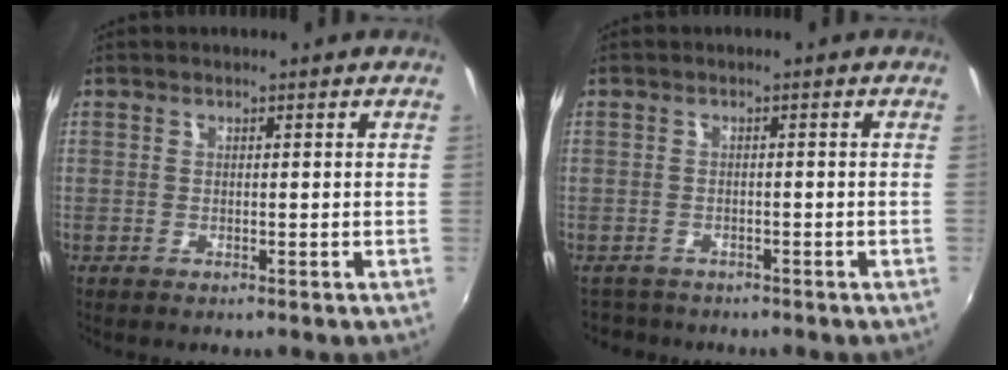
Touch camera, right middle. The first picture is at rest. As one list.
[{"total": 3.4, "force": [-3.0, 1.5, 0.2], "torque": [-0.015, -0.008, -0.051]}]